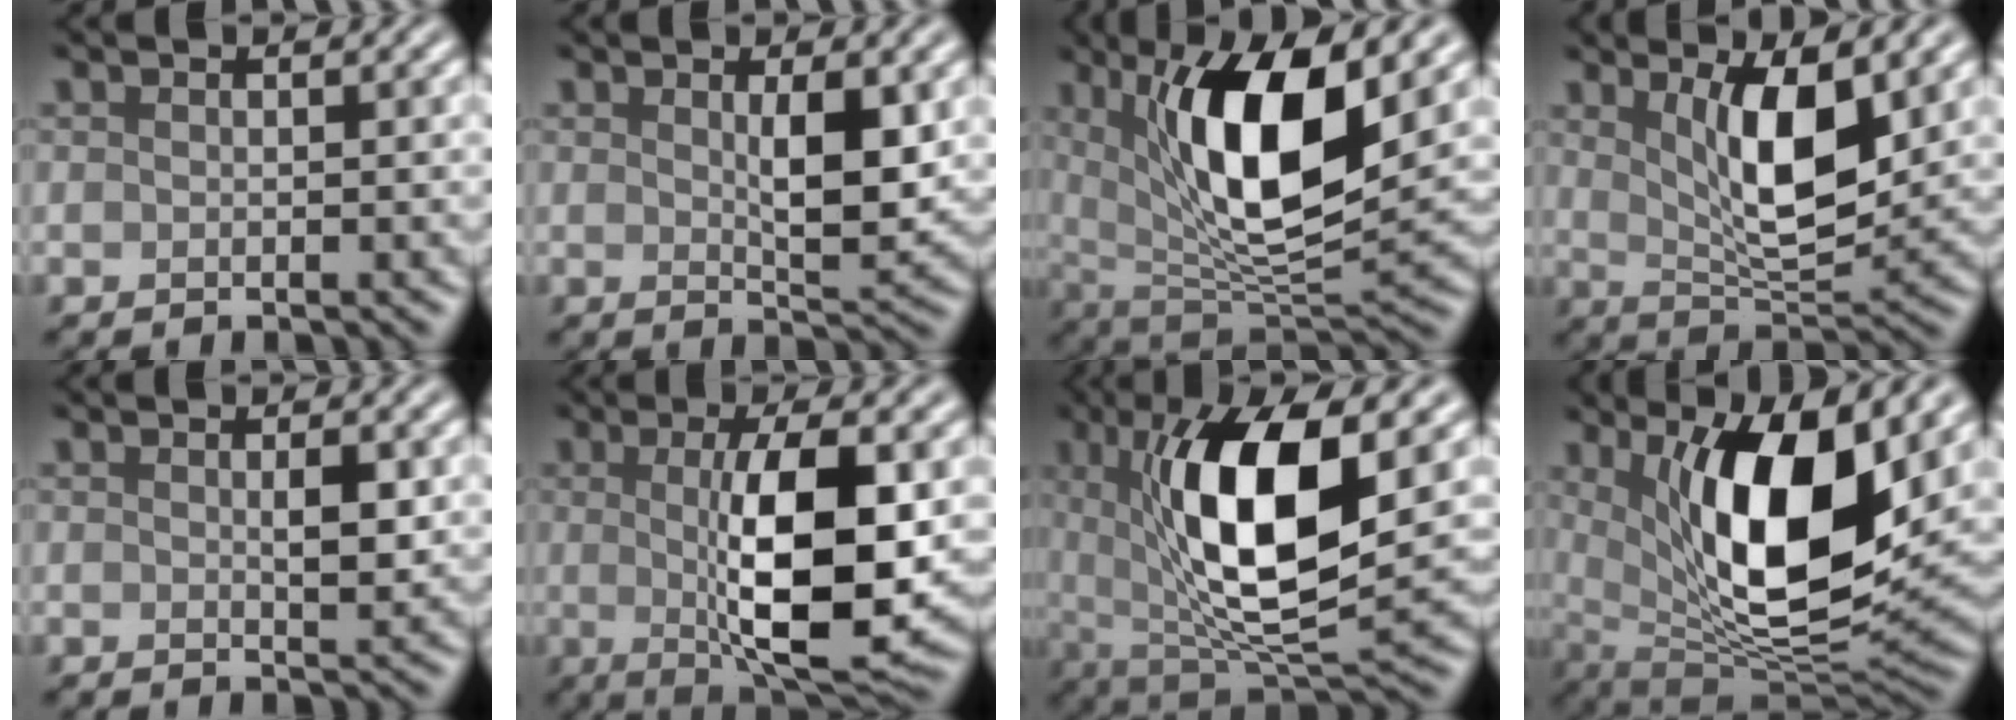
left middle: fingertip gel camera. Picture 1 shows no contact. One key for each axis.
{"total": 4.0, "fx": 1.0, "fy": 1.1, "fz": 3.7, "tx": -0.061, "ty": -0.007, "tz": 0.020}
{"total": 11.0, "fx": 3.2, "fy": 3.8, "fz": 9.8, "tx": -0.165, "ty": -0.015, "tz": 0.061}
{"total": 7.1, "fx": 2.3, "fy": 2.3, "fz": 6.3, "tx": -0.112, "ty": -0.010, "tz": 0.044}
{"total": 1.8, "fx": 0.4, "fy": 0.4, "fz": 1.7, "tx": -0.028, "ty": -0.003, "tz": 0.007}
{"total": 10.0, "fx": 0.0, "fy": 2.8, "fz": 9.6, "tx": -0.147, "ty": -0.009, "tz": 0.007}
{"total": 12.1, "fx": 2.4, "fy": 4.3, "fz": 11.0, "tx": -0.191, "ty": -0.004, "tz": 0.043}
{"total": 11.9, "fx": 3.1, "fy": 4.3, "fz": 10.7, "tx": -0.171, "ty": -0.019, "tz": 0.057}